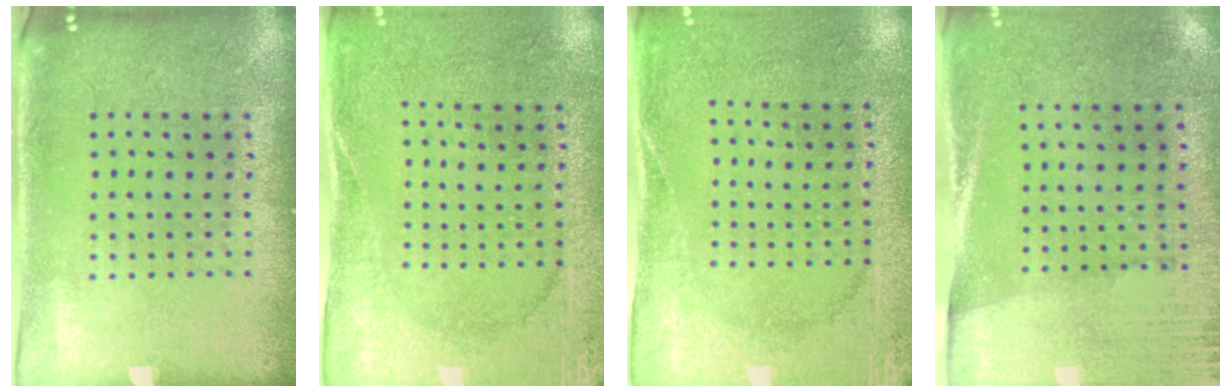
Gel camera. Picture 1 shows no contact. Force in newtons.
{"total": 2.6, "press": 2.4, "slide": 1.0}
{"total": 2.7, "press": 2.2, "slide": 1.5}
{"total": 2.7, "press": 2.4, "slide": 1.4}